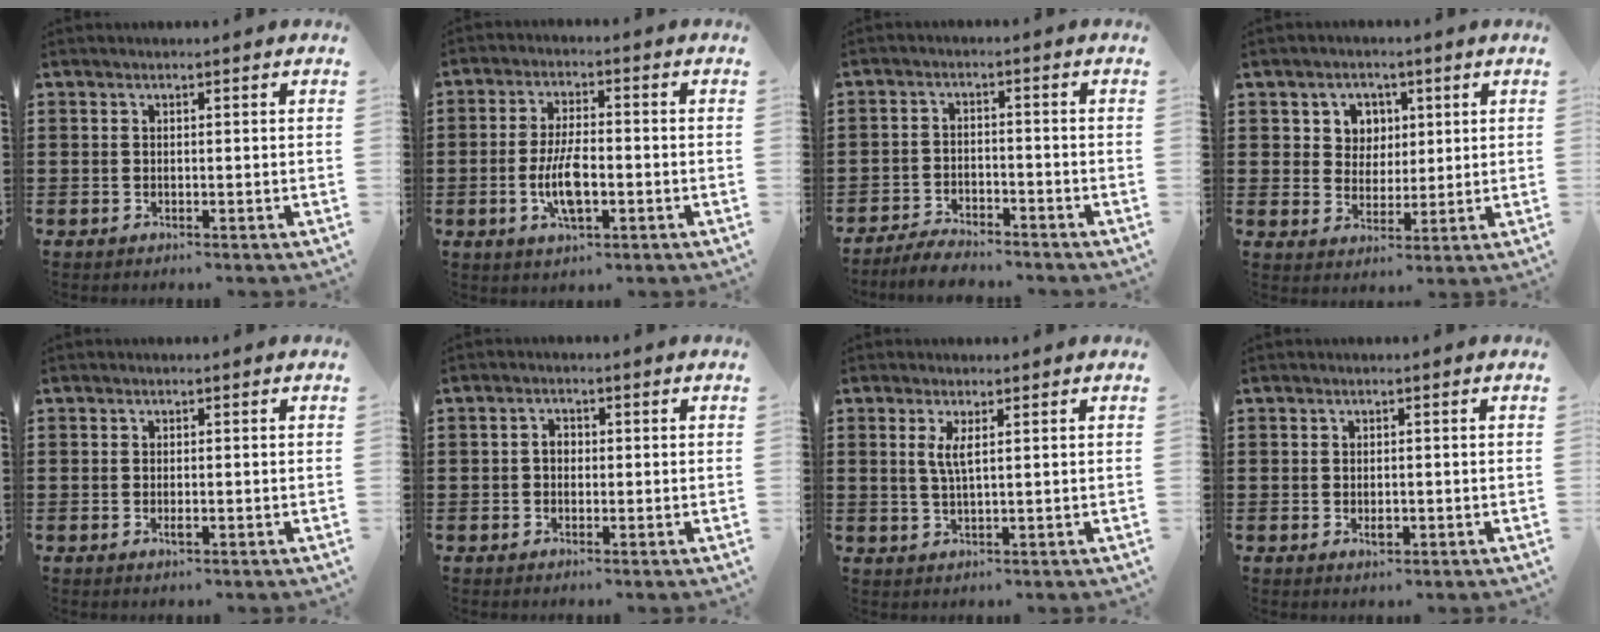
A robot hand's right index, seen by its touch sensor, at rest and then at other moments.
{"total": 7.1, "force": [-1.7, 2.7, 6.4], "torque": [-0.136, -0.002, -0.036]}
{"total": 3.4, "force": [-3.3, 0.3, 0.2], "torque": [-0.010, 0.003, -0.070]}
{"total": 4.4, "force": [1.7, 4.0, 0.8], "torque": [-0.029, 0.012, 0.027]}
{"total": 1.1, "force": [-0.3, 0.3, 1.0], "torque": [-0.018, -0.004, -0.005]}
{"total": 1.7, "force": [-0.2, 1.2, 1.2], "torque": [-0.023, 0.005, -0.004]}
{"total": 2.8, "force": [0.9, 0.4, 2.6], "torque": [-0.055, 0.002, 0.014]}
{"total": 1.5, "force": [-0.3, 0.7, 1.3], "torque": [-0.024, 0.000, -0.005]}